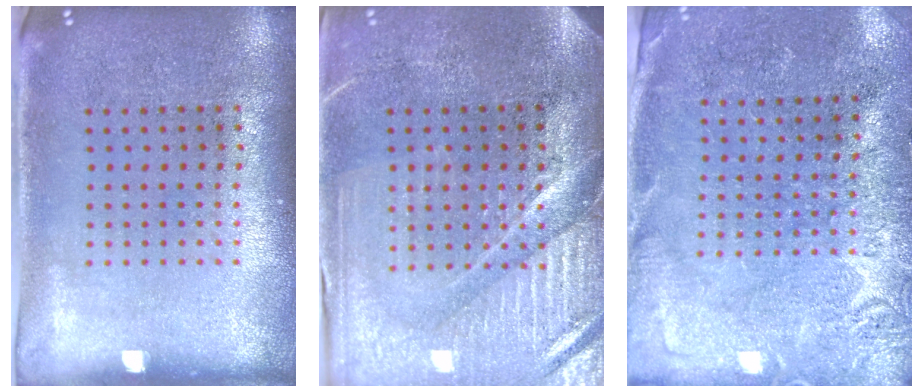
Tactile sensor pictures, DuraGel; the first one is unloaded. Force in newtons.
{"total": 4.0, "press": 3.7, "slide": 1.6}
{"total": 2.7, "press": 2.6, "slide": 0.6}